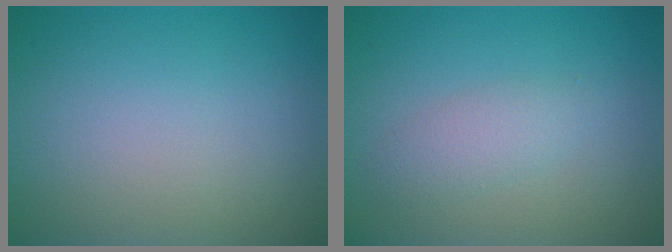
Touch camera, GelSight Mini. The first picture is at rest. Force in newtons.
{"total": 2.0, "press": 2.0, "slide": 0.2}